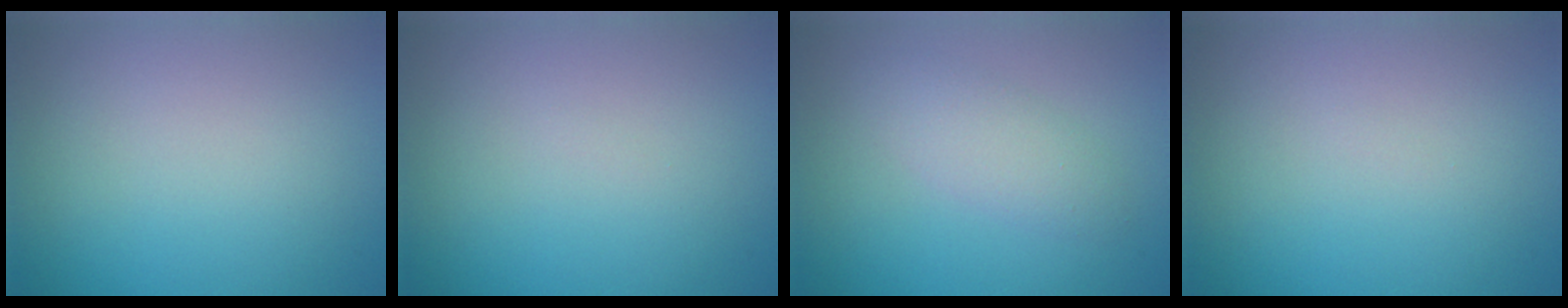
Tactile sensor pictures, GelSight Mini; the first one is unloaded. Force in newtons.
{"total": 0.0}
{"total": 2.4, "press": 2.4, "slide": 0.1}
{"total": 0.0}